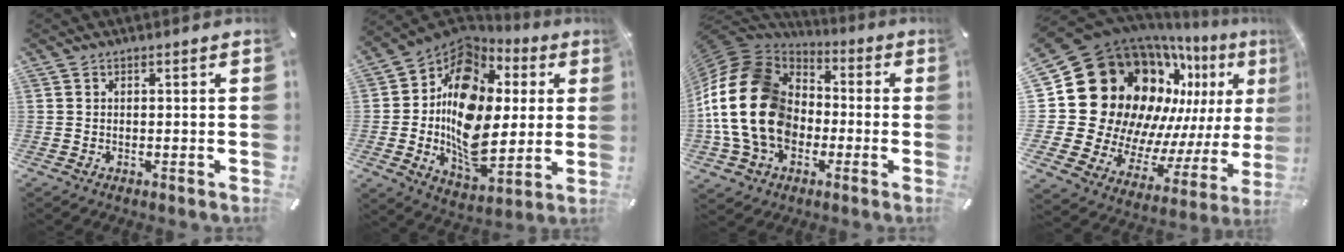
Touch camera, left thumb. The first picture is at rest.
{"total": 18.0, "force": [1.1, 13.3, 12.1], "torque": [-0.228, -0.026, 0.015]}
{"total": 21.6, "force": [-3.7, 17.3, 12.3], "torque": [-0.274, 0.020, -0.066]}
{"total": 25.5, "force": [9.7, 19.7, 13.0], "torque": [-0.202, -0.141, 0.228]}